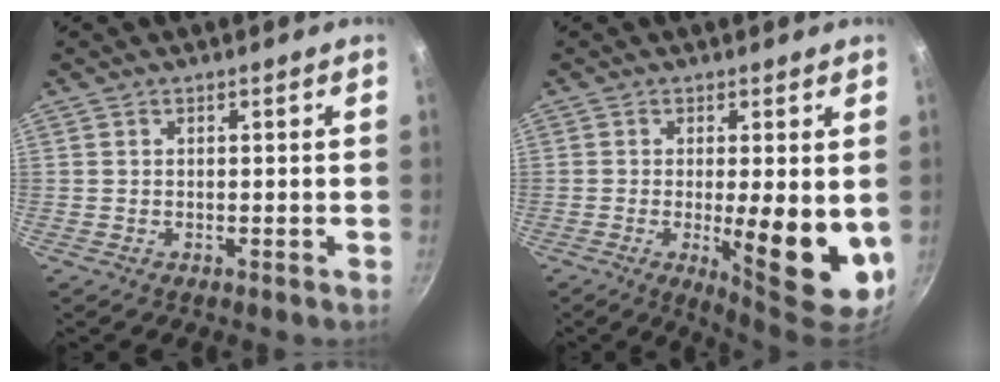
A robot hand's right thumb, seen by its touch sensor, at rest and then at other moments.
{"total": 11.2, "force": [-1.3, 2.9, 10.8], "torque": [-0.137, -0.014, -0.005]}